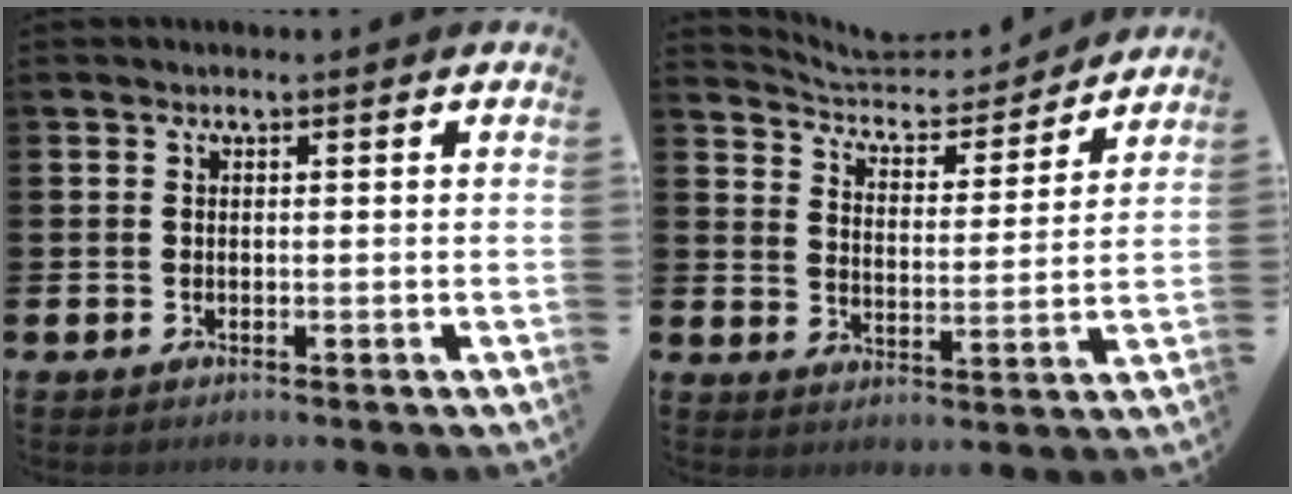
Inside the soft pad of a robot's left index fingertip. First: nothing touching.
{"total": 6.0, "force": [5.7, 1.6, 0.9], "torque": [-0.042, -0.052, 0.093]}